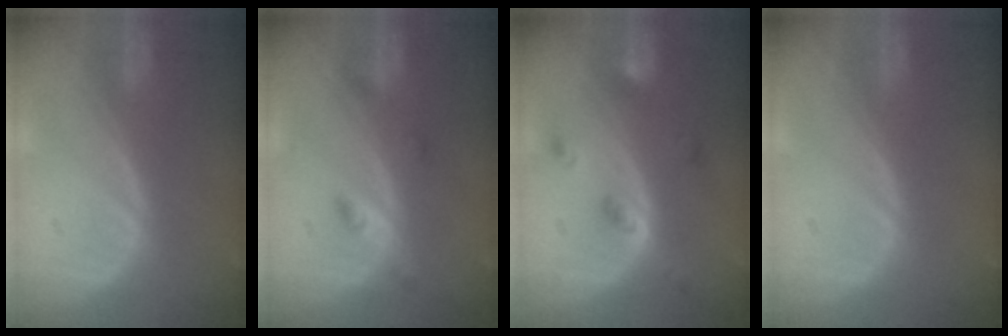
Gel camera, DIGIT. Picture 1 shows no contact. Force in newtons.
{"total": 2.5, "press": 2.5, "slide": 0.2}
{"total": 4.4, "press": 4.1, "slide": 1.7}
{"total": 0.0}